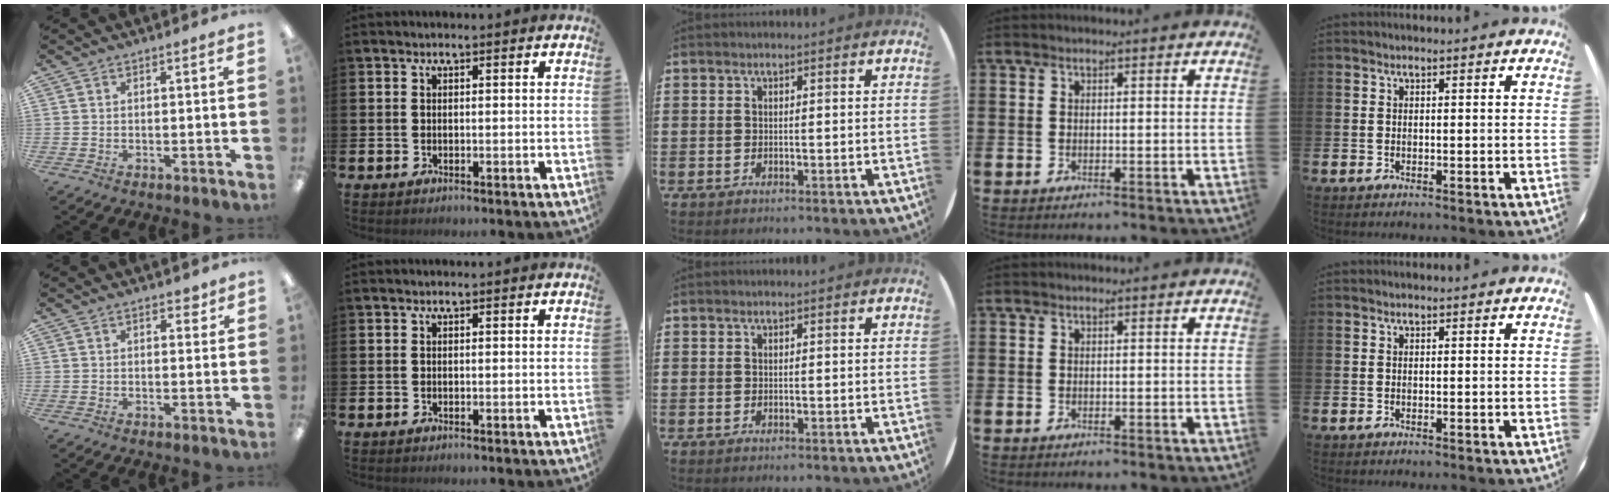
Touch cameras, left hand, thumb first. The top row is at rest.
{"thumb": {"total": 2.0, "force": [1.2, 1.2, 1.0], "torque": [-0.005, -0.003, 0.018]}}